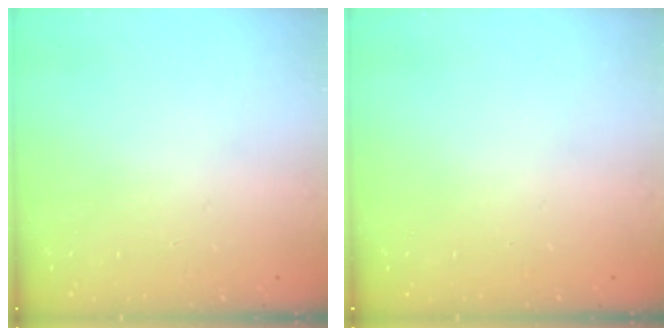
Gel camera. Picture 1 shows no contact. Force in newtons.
{"total": 0.0}